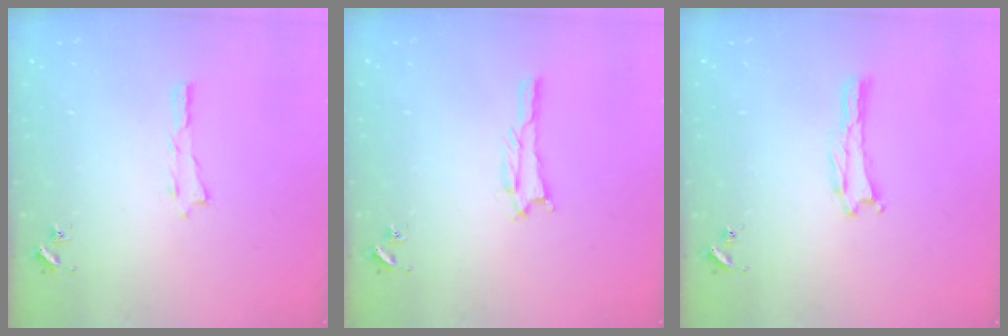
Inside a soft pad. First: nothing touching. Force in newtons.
{"total": 1.1, "press": 1.1, "slide": 0.1}
{"total": 0.0}